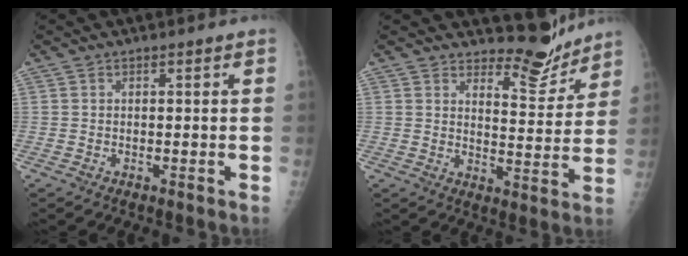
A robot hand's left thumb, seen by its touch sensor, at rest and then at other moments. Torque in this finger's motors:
{"motor_torque": [-0.06, -0.09, -0.28, -0.31, 0.02]}